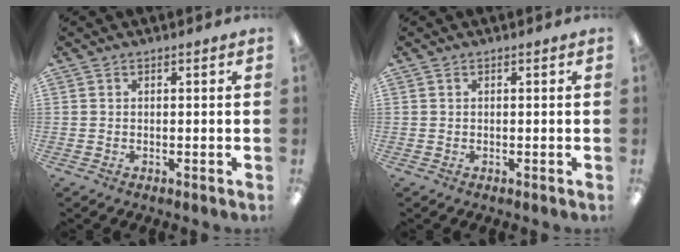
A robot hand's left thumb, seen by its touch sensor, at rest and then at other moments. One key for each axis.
{"total": 0.0}